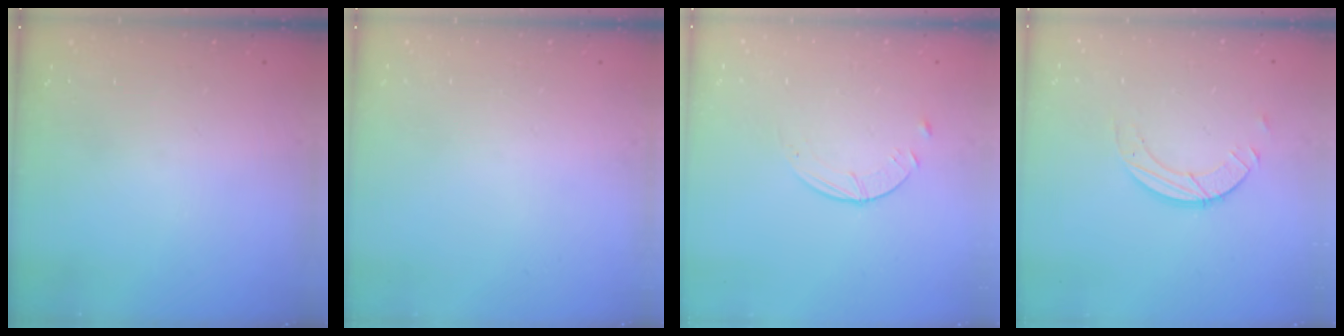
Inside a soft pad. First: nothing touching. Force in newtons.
{"total": 0.0}
{"total": 2.6, "press": 2.5, "slide": 0.3}
{"total": 3.2, "press": 3.2, "slide": 0.3}